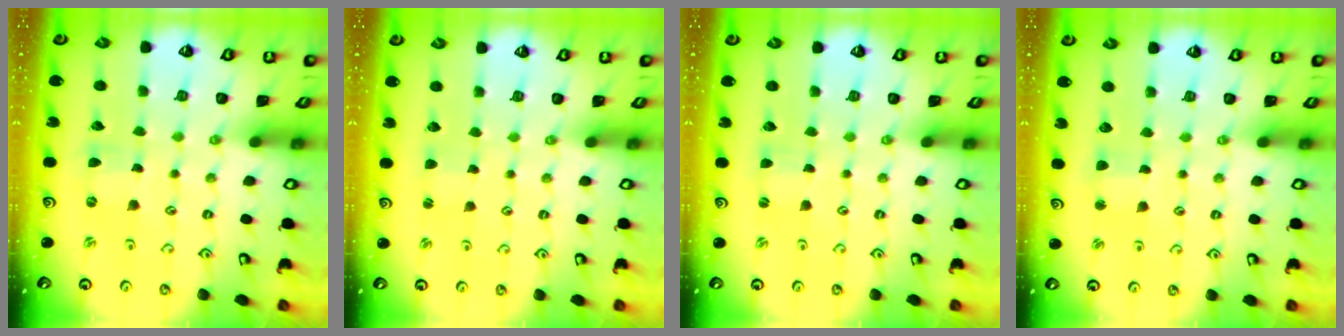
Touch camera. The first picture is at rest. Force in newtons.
{"total": 1.4, "press": 1.4, "slide": 0.3}
{"total": 0.0}
{"total": 2.1, "press": 2.1, "slide": 0.5}